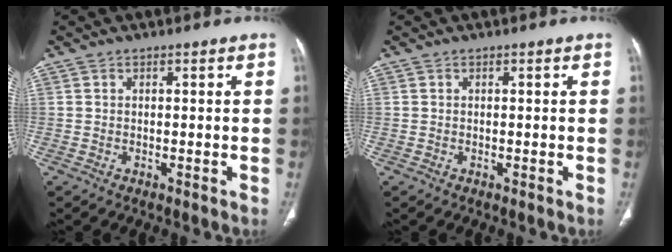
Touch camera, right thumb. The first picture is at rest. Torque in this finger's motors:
{"motor_torque": [1.36, 1.36, 0.00, 0.00, -0.01]}